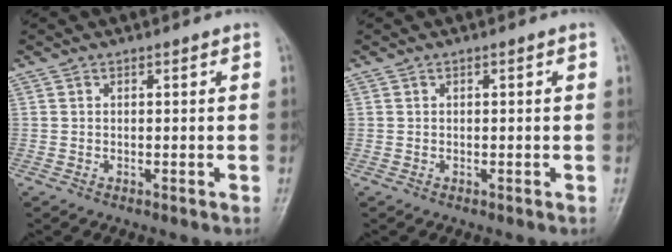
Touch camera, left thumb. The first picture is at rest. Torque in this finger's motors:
{"motor_torque": [-0.02, 0.02, -0.01, -0.01, 0.00]}